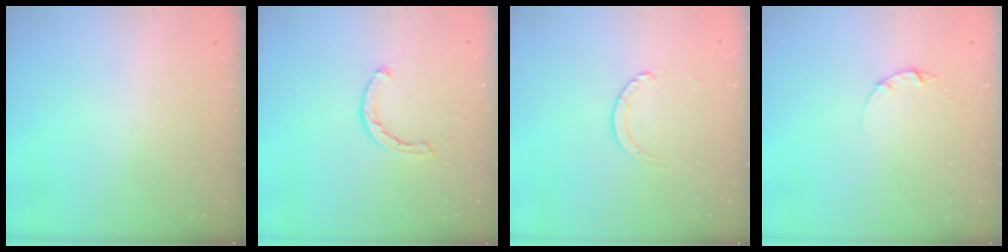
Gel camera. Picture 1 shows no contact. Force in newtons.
{"total": 2.1, "press": 2.1, "slide": 0.1}
{"total": 2.7, "press": 2.7, "slide": 0.3}
{"total": 1.3, "press": 1.3, "slide": 0.2}